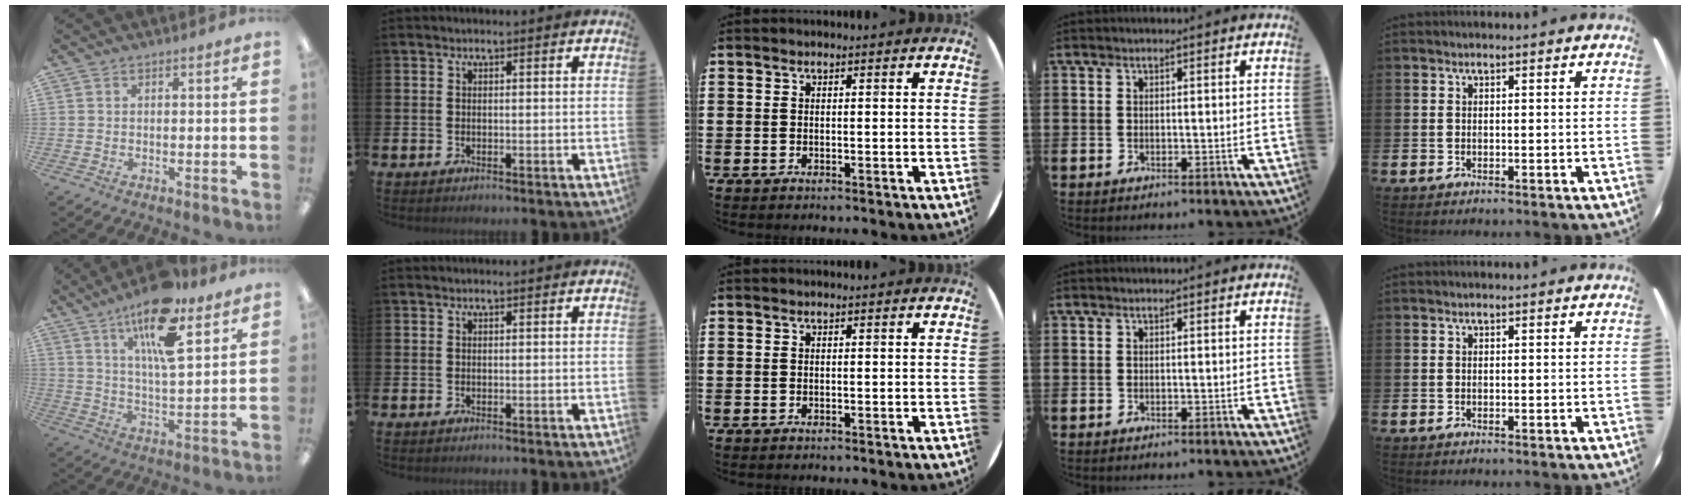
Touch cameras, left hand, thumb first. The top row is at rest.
{"thumb": {"total": 16.6, "force": [10.6, 5.1, 11.7], "torque": [-0.198, -0.047, 0.173]}}